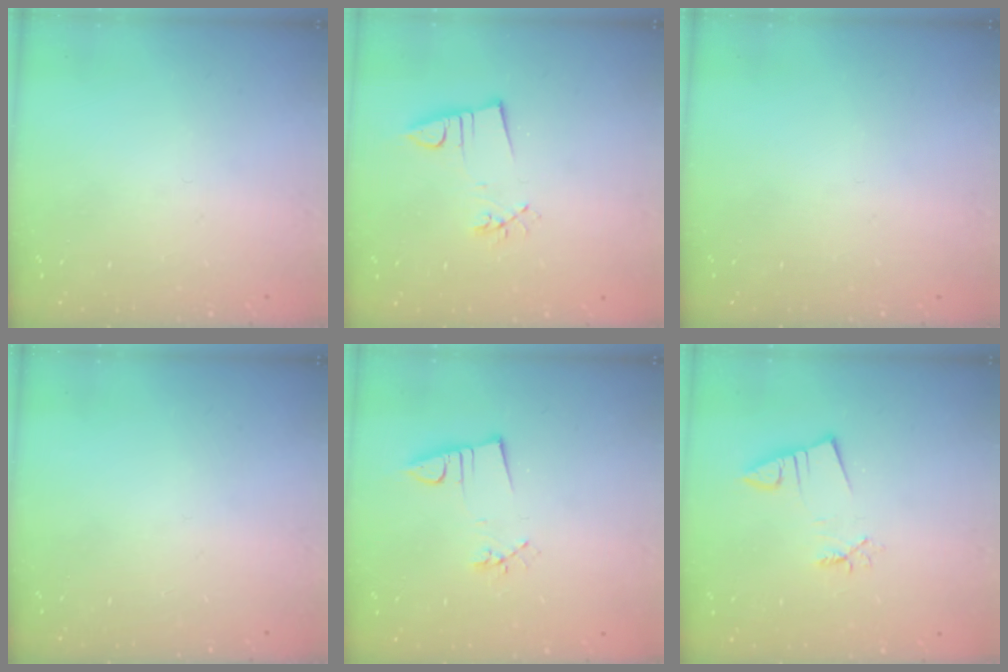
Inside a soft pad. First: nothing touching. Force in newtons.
{"total": 3.7, "press": 2.3, "slide": 2.9}
{"total": 0.0}
{"total": 0.0}
{"total": 3.5, "press": 2.0, "slide": 2.8}
{"total": 2.7, "press": 2.7, "slide": 0.4}